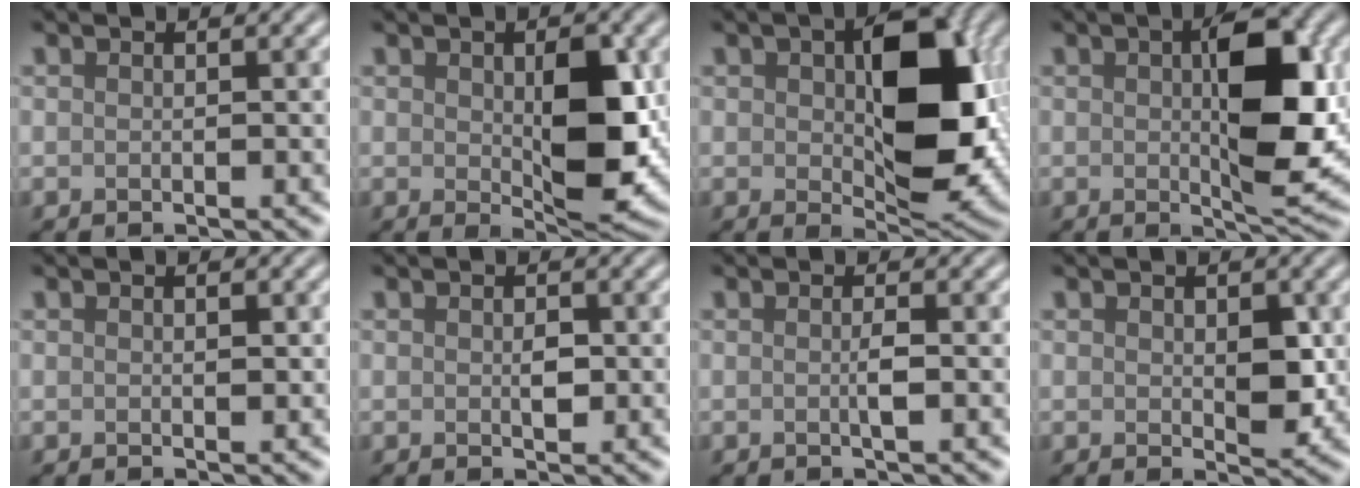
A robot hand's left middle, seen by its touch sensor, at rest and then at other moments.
{"total": 6.5, "force": [0.2, 2.8, 5.8], "torque": [-0.090, -0.011, 0.014]}
{"total": 10.1, "force": [0.8, 5.2, 8.7], "torque": [-0.131, -0.003, 0.022]}
{"total": 7.7, "force": [0.8, 2.6, 7.3], "torque": [-0.103, -0.001, 0.013]}
{"total": 0.7, "force": [0.1, 0.4, 0.6], "torque": [-0.006, -0.001, 0.001]}
{"total": 1.2, "force": [0.0, 0.7, 1.0], "torque": [-0.015, -0.002, 0.000]}
{"total": 1.1, "force": [-0.1, 0.1, 1.1], "torque": [-0.021, -0.001, -0.002]}
{"total": 2.6, "force": [0.1, 1.4, 2.2], "torque": [-0.031, -0.007, 0.004]}